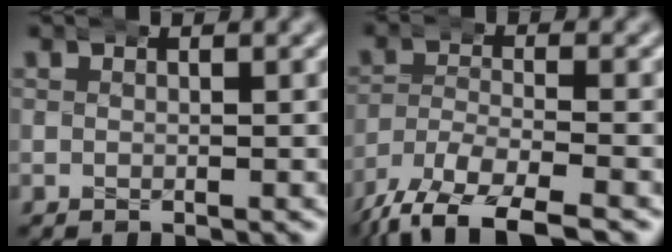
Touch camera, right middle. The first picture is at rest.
{"total": 8.6, "force": [-6.2, 3.4, 4.9], "torque": [-0.096, -0.034, -0.082]}